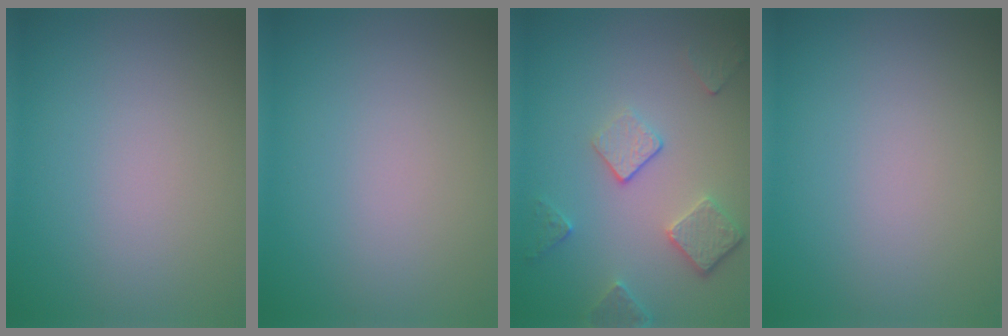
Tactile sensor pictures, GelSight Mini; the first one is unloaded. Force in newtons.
{"total": 0.0}
{"total": 3.7, "press": 2.8, "slide": 2.4}
{"total": 0.0}